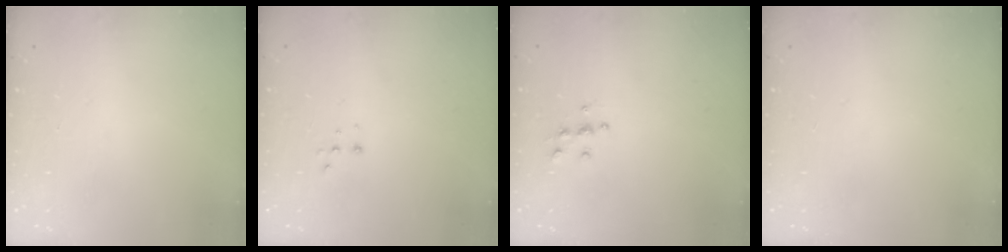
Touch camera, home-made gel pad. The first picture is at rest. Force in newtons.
{"total": 2.2, "press": 2.2, "slide": 0.5}
{"total": 5.3, "press": 5.2, "slide": 0.5}
{"total": 0.0}